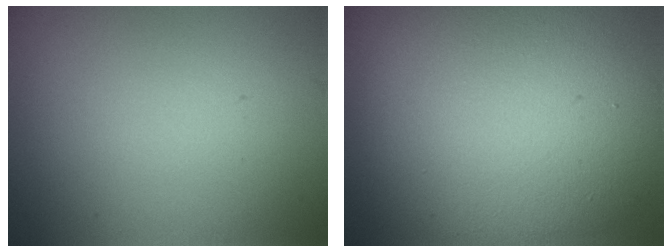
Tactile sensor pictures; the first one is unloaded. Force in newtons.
{"total": 14.4, "press": 14.4, "slide": 1.0}